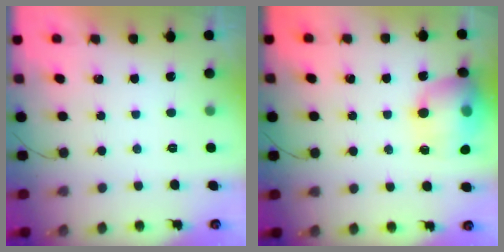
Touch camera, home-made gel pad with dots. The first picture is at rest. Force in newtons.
{"total": 16.2, "press": 16.0, "slide": 2.4}